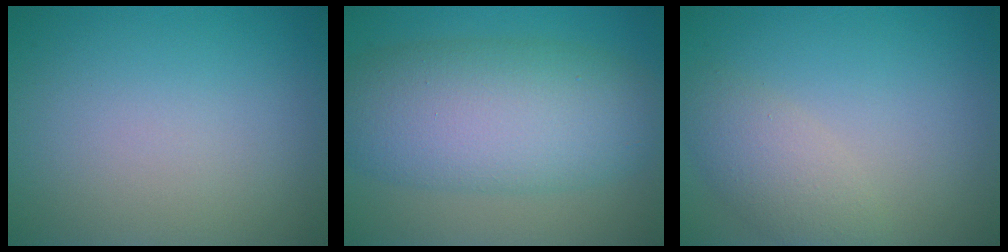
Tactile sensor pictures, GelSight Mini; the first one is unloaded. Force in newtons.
{"total": 9.6, "press": 9.6, "slide": 0.2}
{"total": 2.9, "press": 2.9, "slide": 0.2}